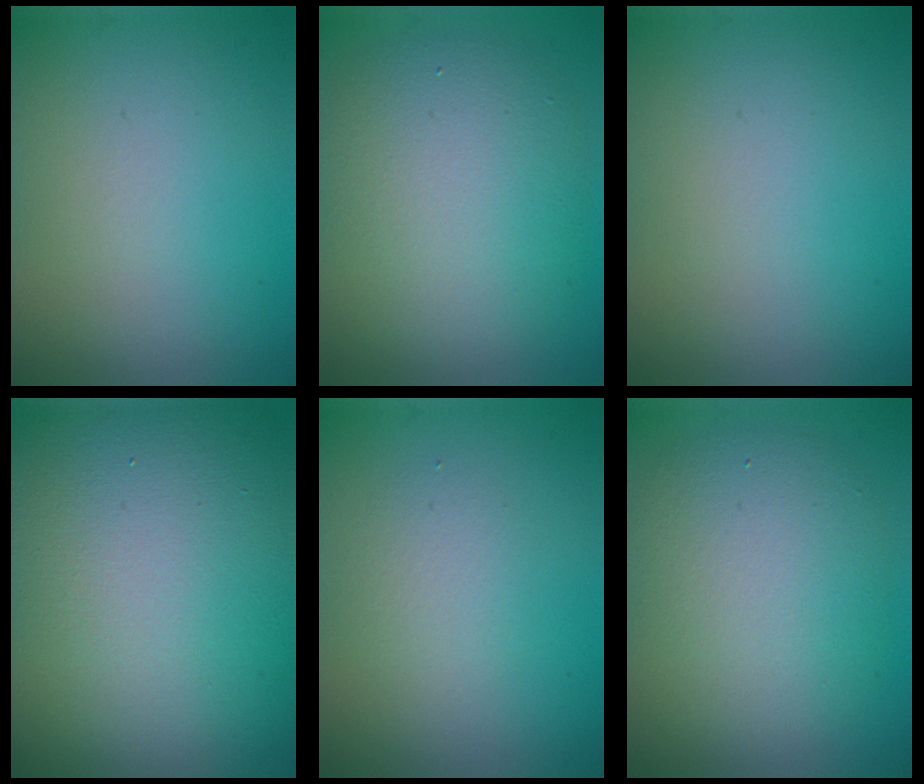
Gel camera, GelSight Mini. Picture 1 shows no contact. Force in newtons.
{"total": 8.4, "press": 8.4, "slide": 0.5}
{"total": 0.0}
{"total": 19.9, "press": 19.9, "slide": 1.0}
{"total": 1.8, "press": 1.8, "slide": 0.1}
{"total": 6.8, "press": 6.8, "slide": 0.6}